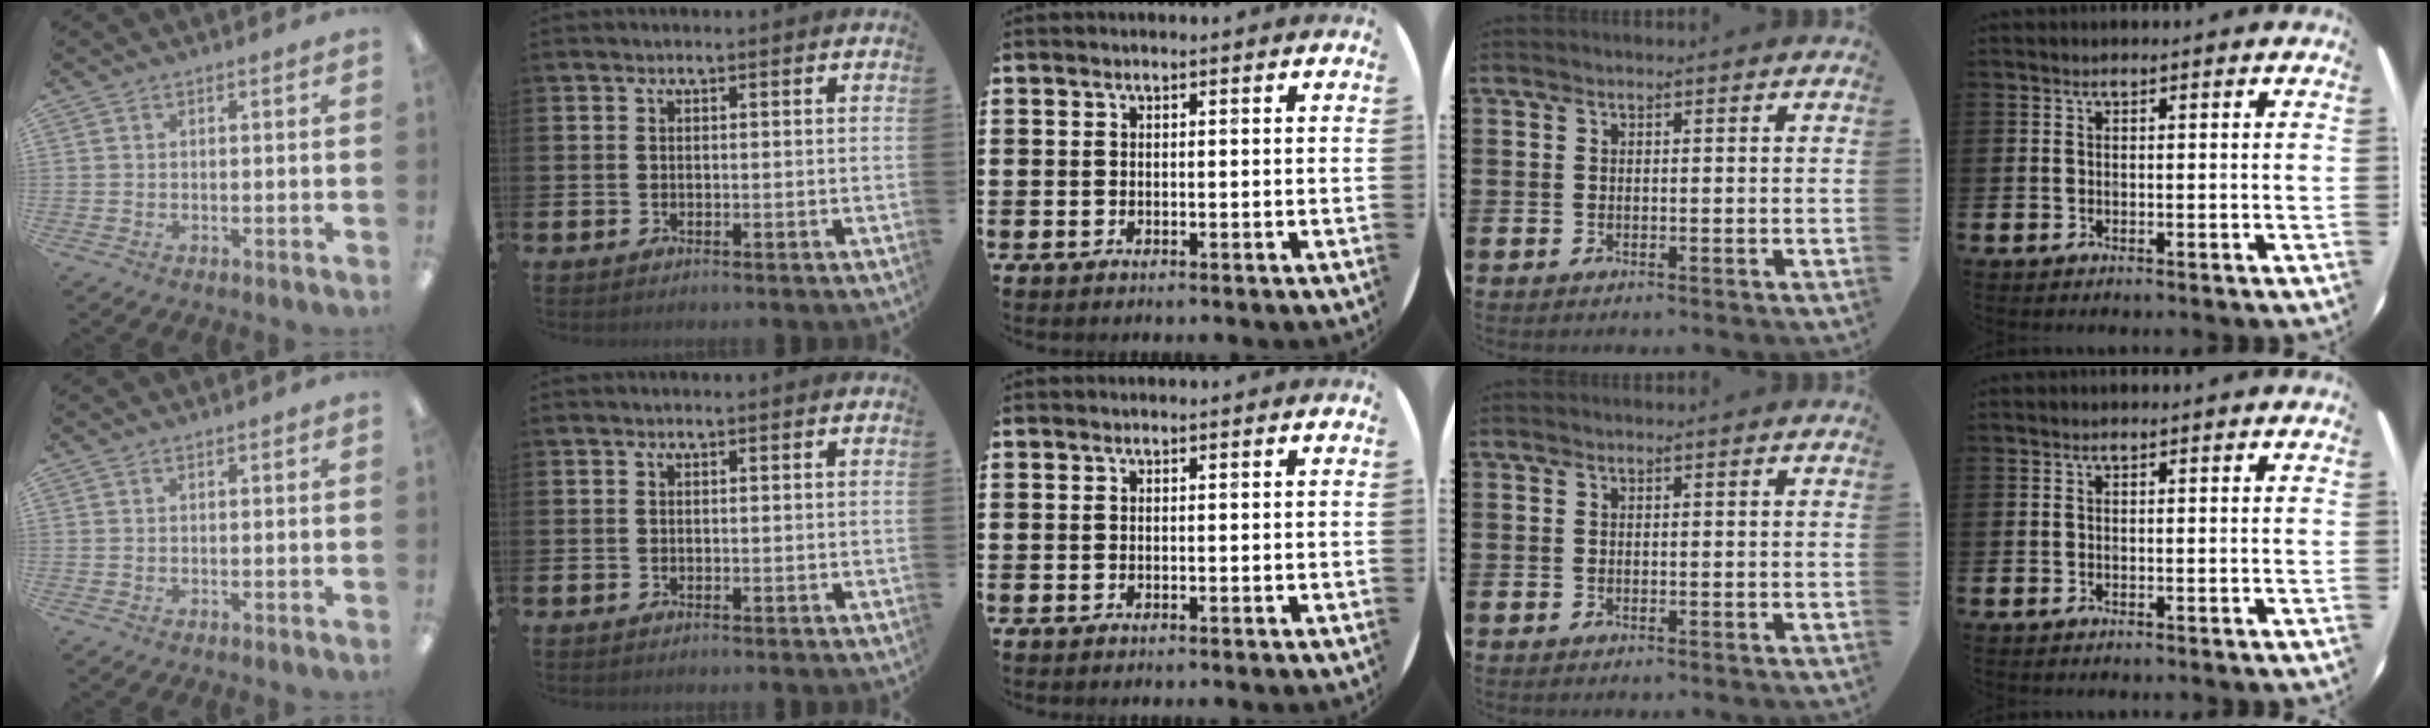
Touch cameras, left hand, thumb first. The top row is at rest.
{}